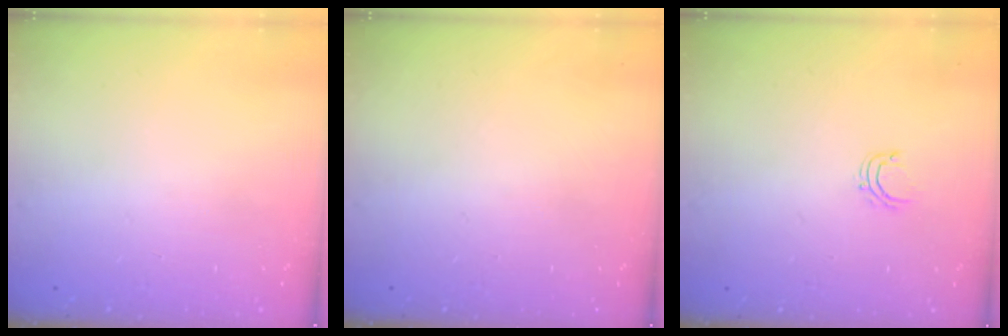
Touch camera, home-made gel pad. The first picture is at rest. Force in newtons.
{"total": 0.0}
{"total": 4.4, "press": 4.4, "slide": 0.3}